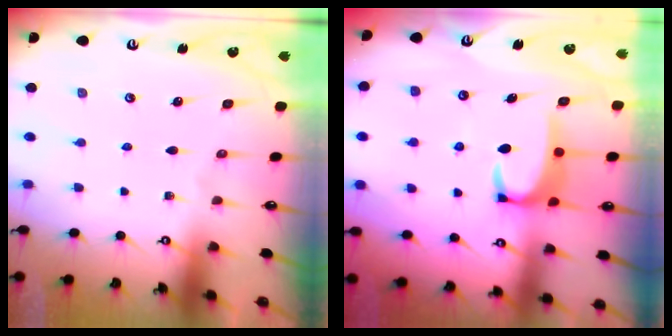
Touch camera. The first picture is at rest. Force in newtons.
{"total": 4.0, "press": 3.9, "slide": 0.5}